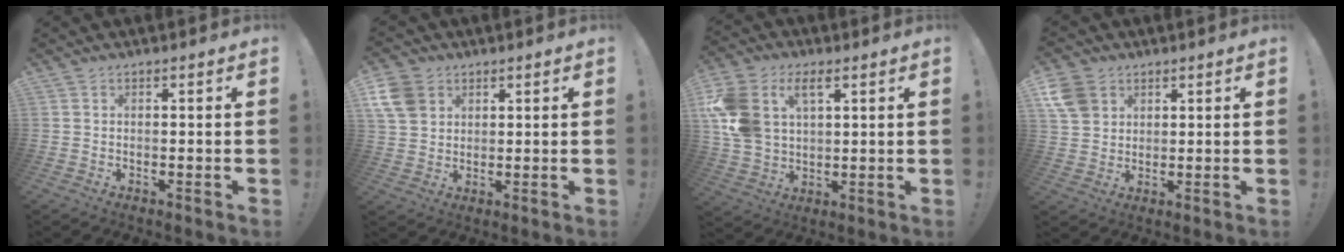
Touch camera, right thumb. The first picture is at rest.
{"total": 8.7, "force": [3.9, 6.8, 3.8], "torque": [-0.076, -0.011, 0.078]}
{"total": 13.8, "force": [5.6, 9.6, 8.2], "torque": [-0.181, -0.018, 0.109]}
{"total": 8.2, "force": [3.6, 6.6, 3.1], "torque": [-0.058, -0.011, 0.076]}